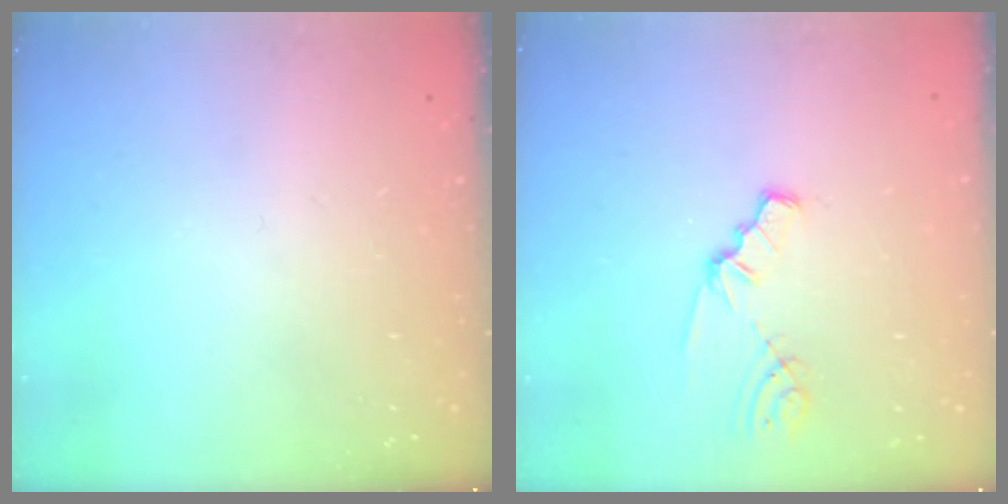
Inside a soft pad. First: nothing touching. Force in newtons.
{"total": 1.8, "press": 1.7, "slide": 0.3}